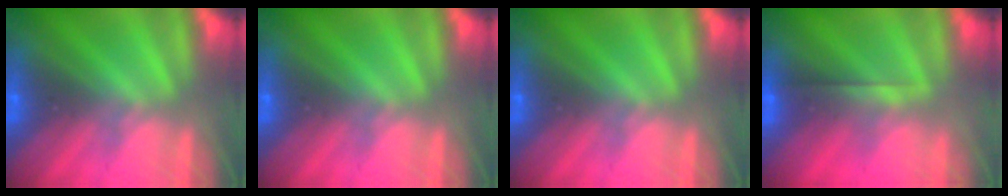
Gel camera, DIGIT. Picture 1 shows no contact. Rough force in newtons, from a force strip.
{"total": 0.0}
{"total": 0.0}
{"total": 2.5}